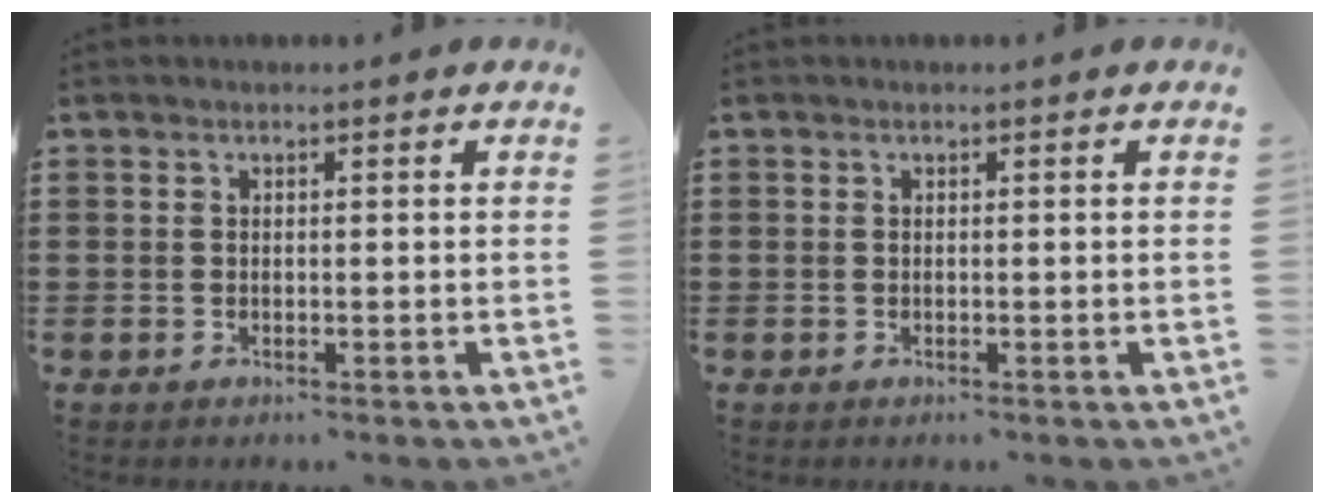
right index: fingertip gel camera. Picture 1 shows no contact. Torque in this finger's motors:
{"motor_torque": [0.00, 0.00, 0.00, 0.00]}